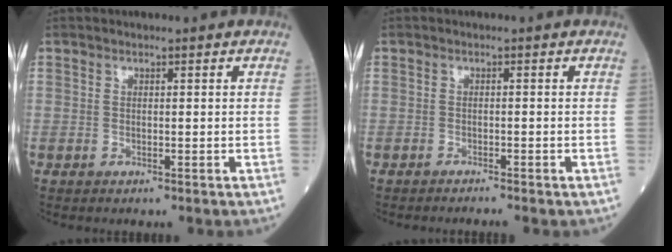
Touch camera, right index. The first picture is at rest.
{"total": 1.7, "force": [-1.6, -0.1, 0.6], "torque": [-0.012, -0.002, -0.020]}